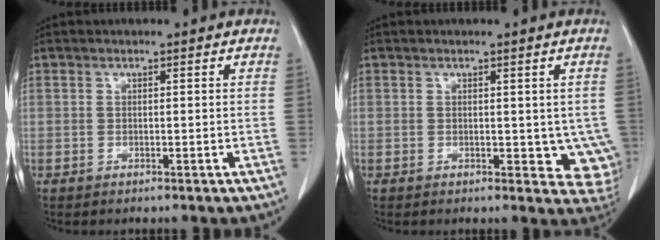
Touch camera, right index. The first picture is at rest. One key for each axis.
{"total": 5.9, "fx": -0.1, "fy": 3.5, "fz": 4.7, "tx": -0.030, "ty": -0.009, "tz": 0.001}